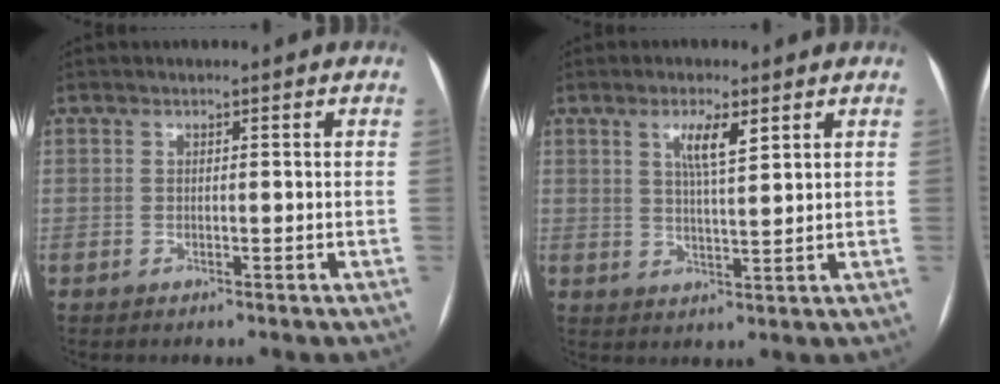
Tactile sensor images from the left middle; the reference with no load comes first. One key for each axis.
{"total": 4.7, "fx": 2.4, "fy": 0.6, "fz": 4.0, "tx": -0.075, "ty": -0.001, "tz": 0.042}